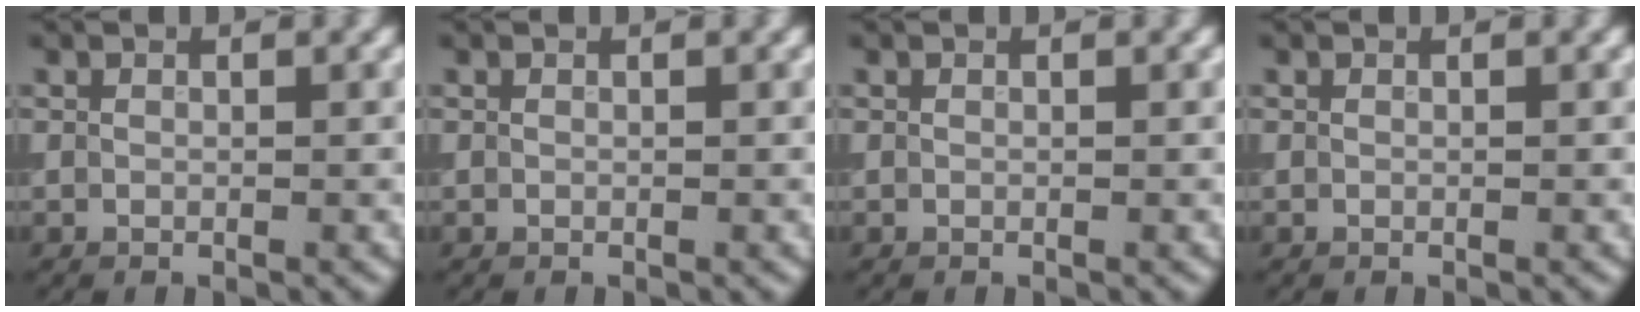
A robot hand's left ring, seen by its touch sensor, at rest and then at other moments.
{"total": 0.0}
{"total": 0.0}
{"total": 0.0}